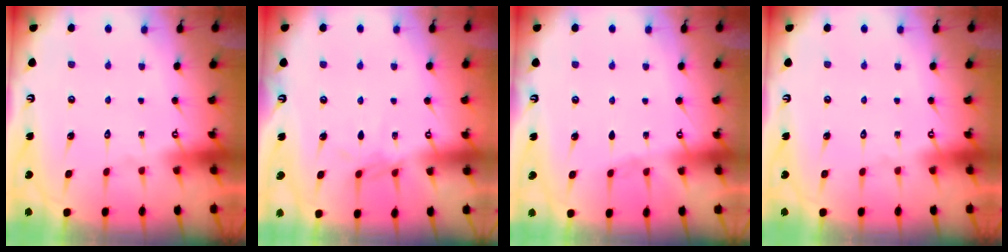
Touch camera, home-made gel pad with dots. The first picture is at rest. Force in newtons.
{"total": 5.7, "press": 5.7, "slide": 0.6}
{"total": 2.9, "press": 2.9, "slide": 0.4}
{"total": 0.0}